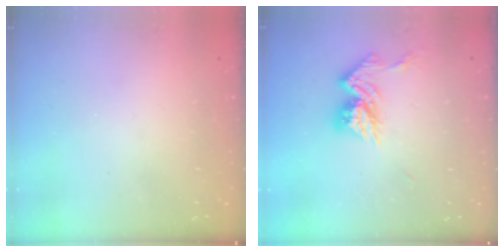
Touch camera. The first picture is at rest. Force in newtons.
{"total": 11.5, "press": 11.4, "slide": 1.0}